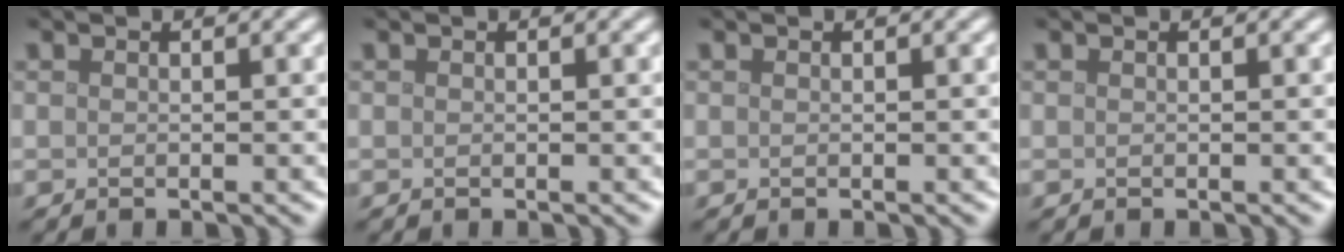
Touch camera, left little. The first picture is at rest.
{"total": 0.0}
{"total": 0.0}
{"total": 0.0}